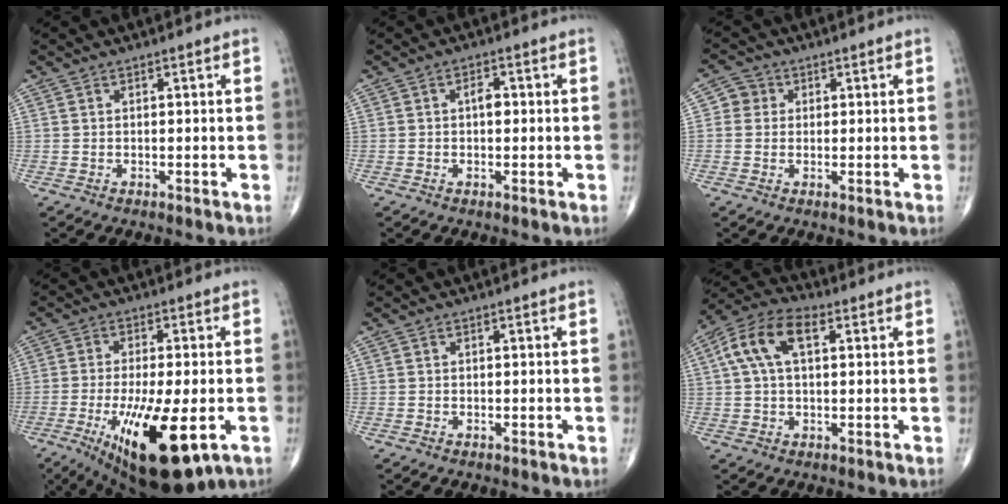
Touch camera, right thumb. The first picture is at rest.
{"total": 2.4, "force": [0.1, 1.4, 2.0], "torque": [-0.023, 0.005, -0.001]}
{"total": 3.3, "force": [0.5, 3.2, 0.7], "torque": [0.010, 0.004, 0.001]}
{"total": 18.0, "force": [-6.0, 5.8, 16.0], "torque": [-0.270, -0.019, -0.080]}
{"total": 0.0}
{"total": 10.2, "force": [2.7, 5.5, 8.2], "torque": [-0.167, 0.031, 0.045]}